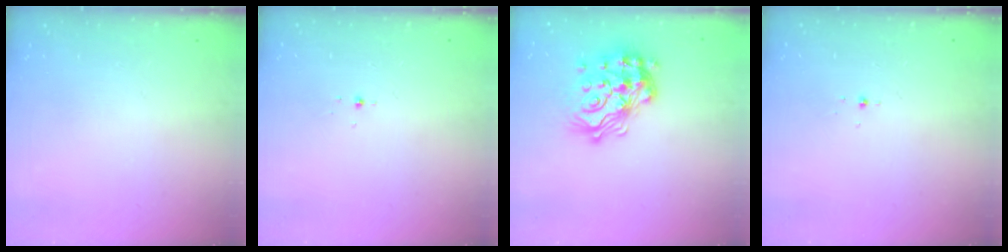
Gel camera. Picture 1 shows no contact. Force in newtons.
{"total": 3.0, "press": 2.9, "slide": 0.8}
{"total": 20.7, "press": 20.7, "slide": 1.2}
{"total": 3.0, "press": 2.9, "slide": 0.8}